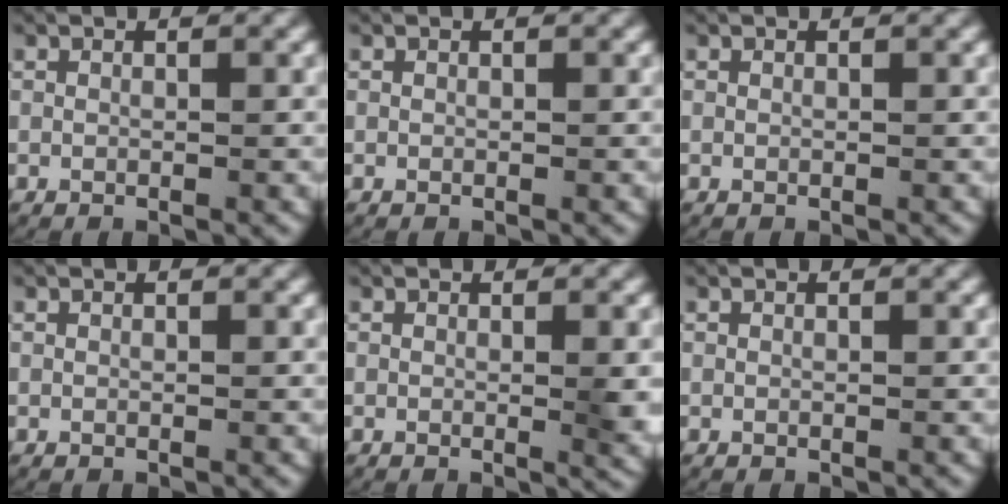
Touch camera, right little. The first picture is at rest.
{"total": 0.0}
{"total": 0.0}
{"total": 0.0}
{"total": 1.8, "force": [0.0, 0.2, 1.8], "torque": [-0.021, -0.003, -0.002]}
{"total": 0.0}